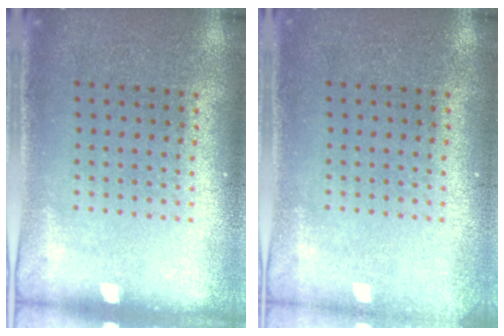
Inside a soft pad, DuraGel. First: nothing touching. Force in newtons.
{"total": 1.0, "press": 1.0, "slide": 0.1}